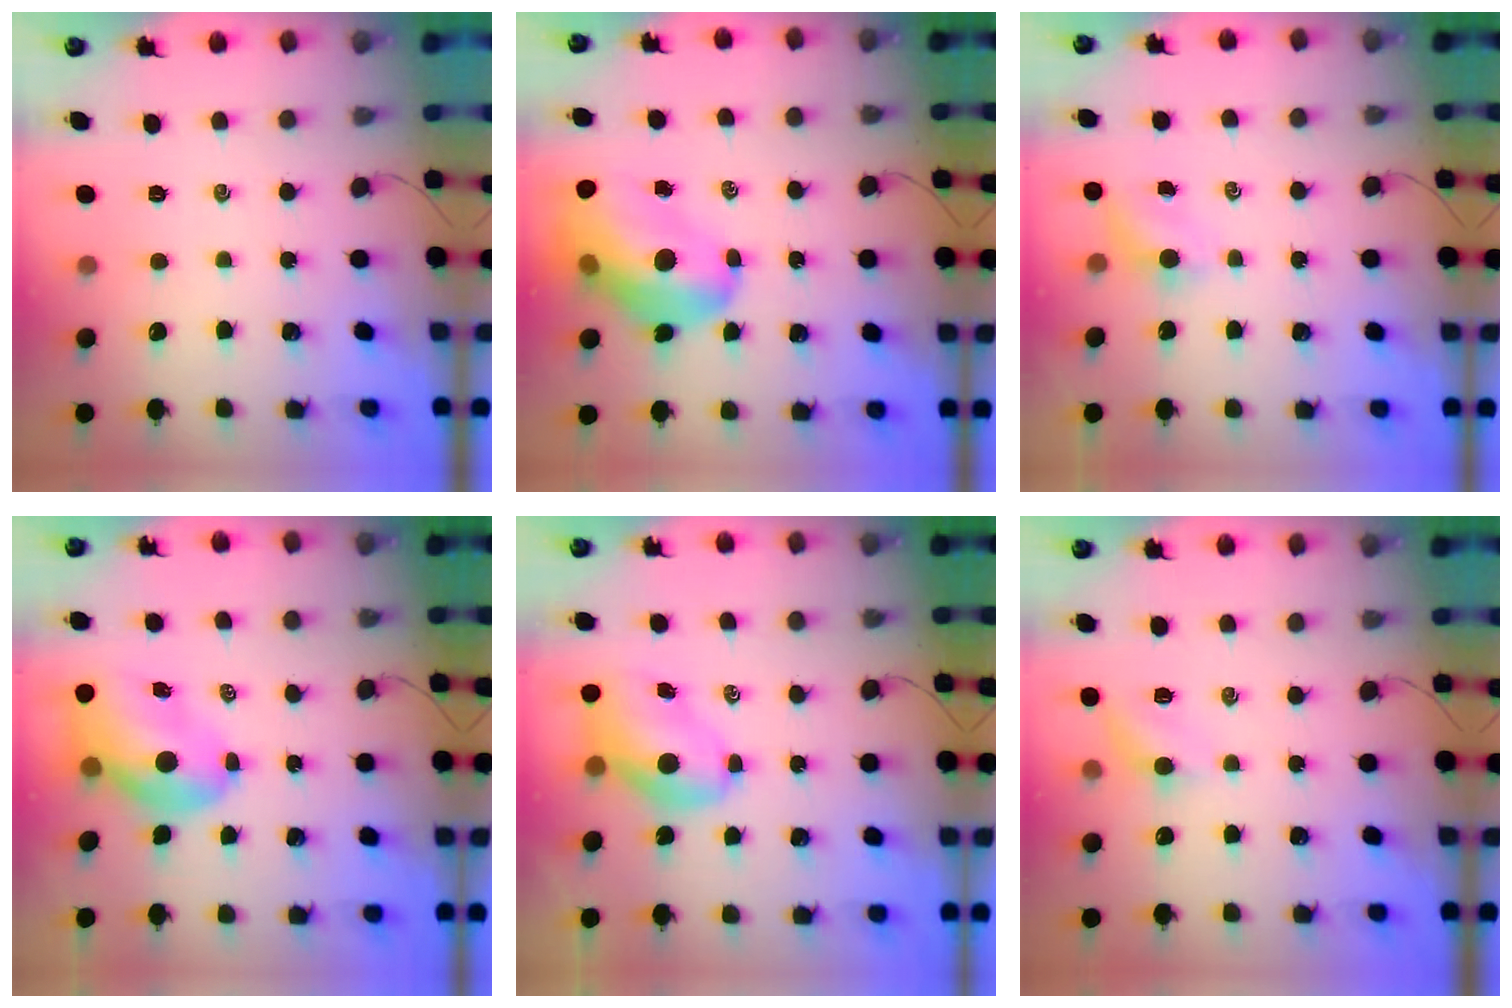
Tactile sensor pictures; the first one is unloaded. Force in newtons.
{"total": 17.3, "press": 16.5, "slide": 4.9}
{"total": 3.0, "press": 2.8, "slide": 1.0}
{"total": 8.3, "press": 8.0, "slide": 2.2}
{"total": 7.2, "press": 7.1, "slide": 1.2}
{"total": 5.5, "press": 5.3, "slide": 1.4}